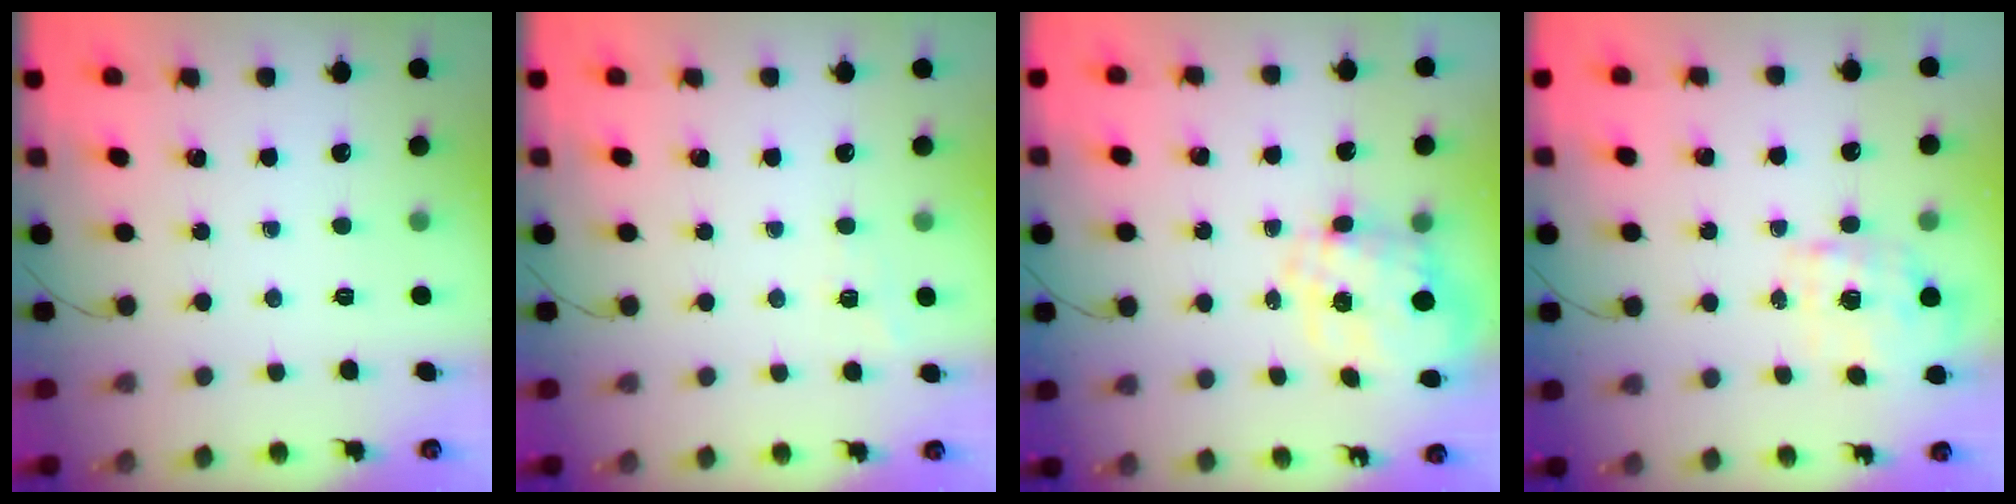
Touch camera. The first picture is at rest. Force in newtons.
{"total": 2.8, "press": 2.4, "slide": 1.6}
{"total": 3.7, "press": 3.2, "slide": 1.9}
{"total": 1.9, "press": 1.9, "slide": 0.5}